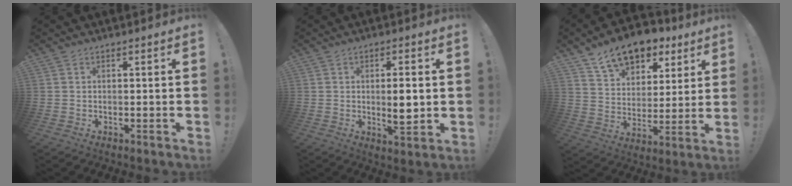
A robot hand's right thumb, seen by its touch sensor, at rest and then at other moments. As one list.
[{"total": 6.4, "force": [0.3, 1.8, 6.1], "torque": [-0.077, -0.010, 0.002]}, {"total": 14.0, "force": [10.3, 7.6, 5.6], "torque": [-0.087, -0.070, 0.188]}]